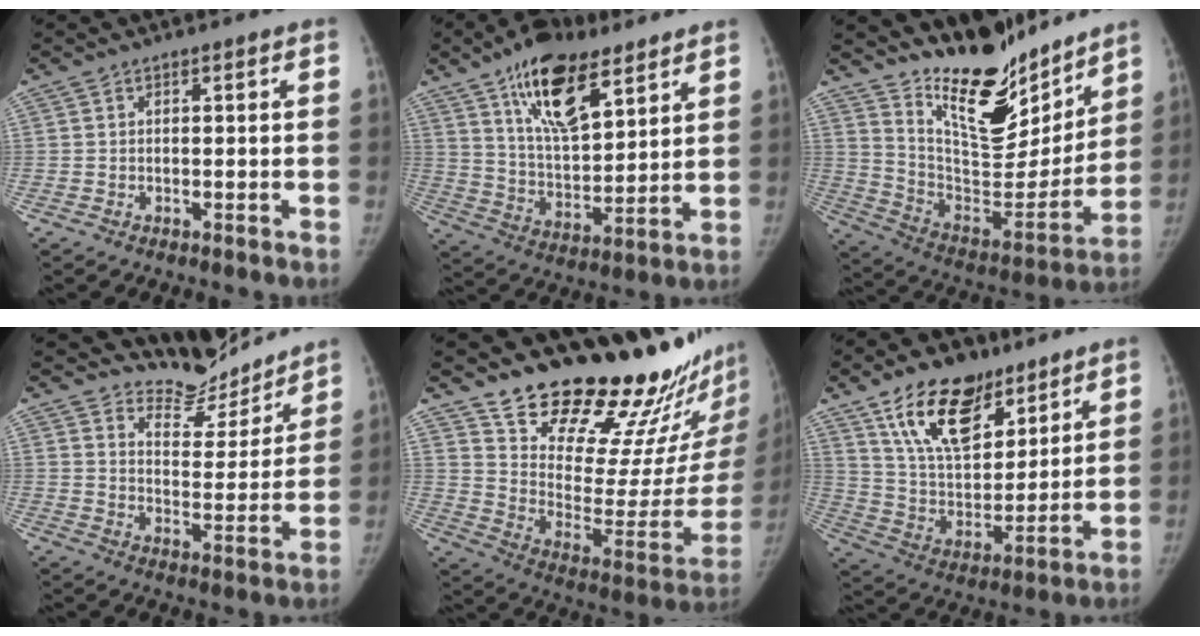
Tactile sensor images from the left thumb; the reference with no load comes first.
{"total": 17.4, "force": [10.2, 7.5, 11.9], "torque": [-0.169, -0.048, 0.180]}
{"total": 22.6, "force": [17.8, 8.6, 11.1], "torque": [-0.119, -0.127, 0.297]}
{"total": 10.2, "force": [9.9, 2.4, -0.4], "torque": [0.036, -0.097, 0.154]}
{"total": 27.5, "force": [23.1, 7.5, 13.0], "torque": [-0.152, -0.182, 0.332]}
{"total": 18.1, "force": [11.4, 9.7, 10.2], "torque": [-0.126, -0.057, 0.206]}